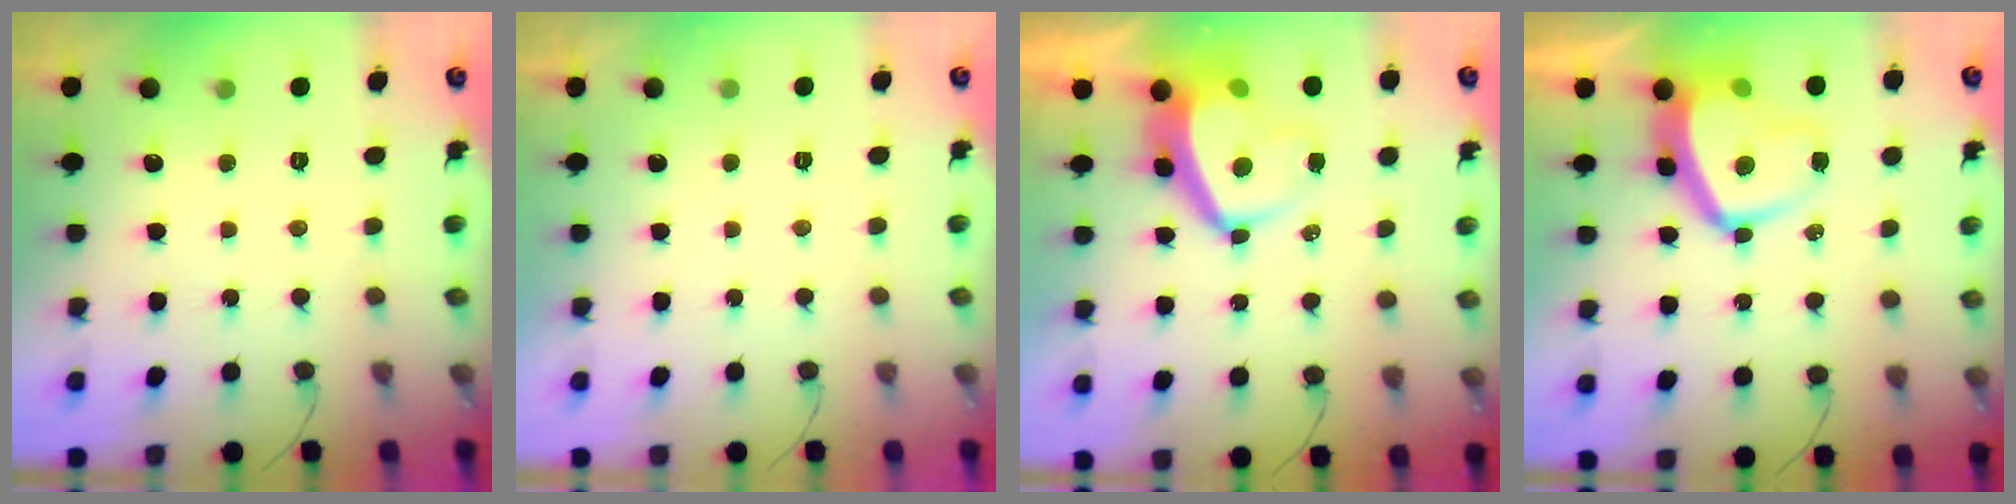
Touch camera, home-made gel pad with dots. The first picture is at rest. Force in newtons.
{"total": 2.2, "press": 2.2, "slide": 0.3}
{"total": 7.0, "press": 6.9, "slide": 0.9}
{"total": 11.5, "press": 11.5, "slide": 1.0}